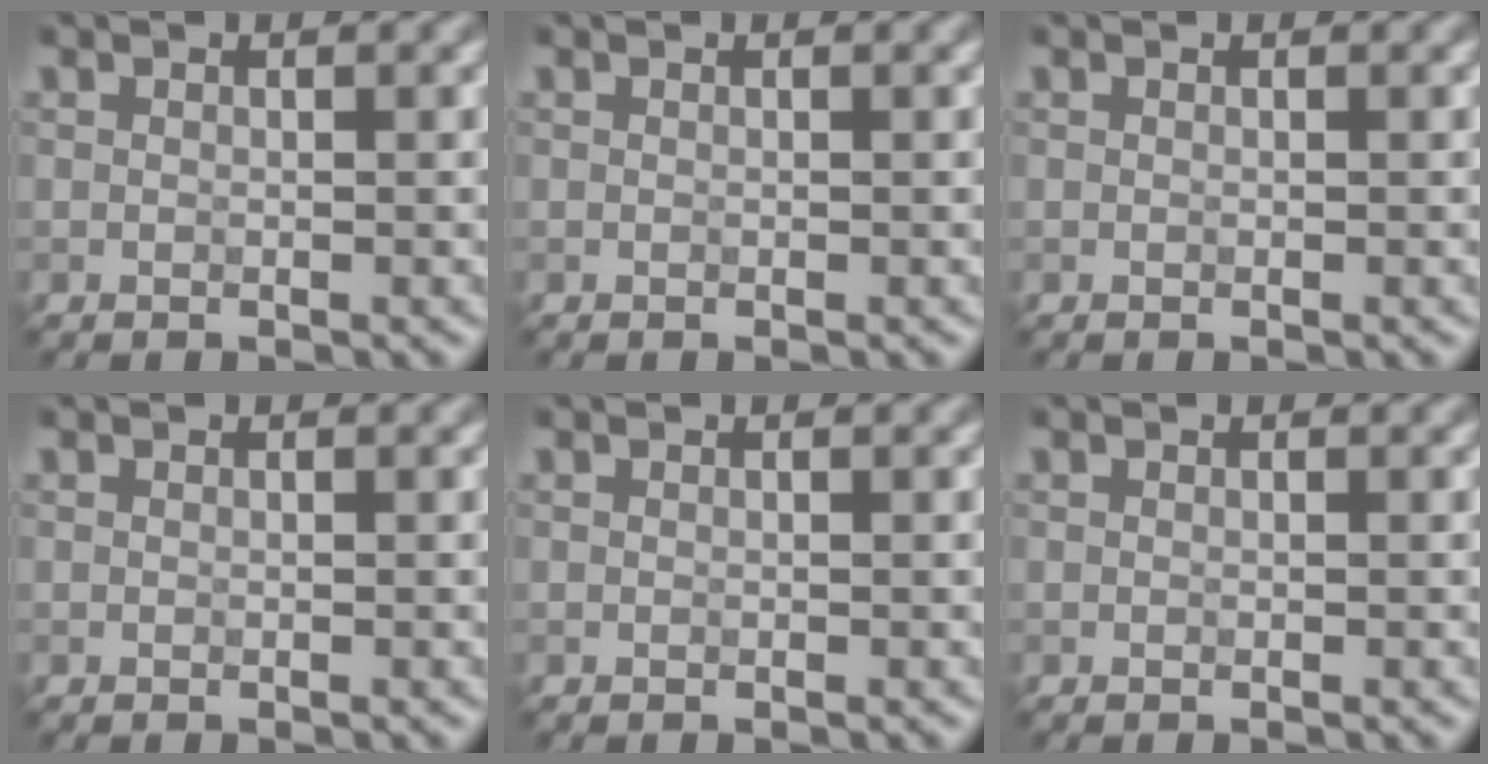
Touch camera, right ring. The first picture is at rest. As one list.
[{"total": 0.0}, {"total": 0.0}, {"total": 0.0}, {"total": 0.0}, {"total": 0.0}]